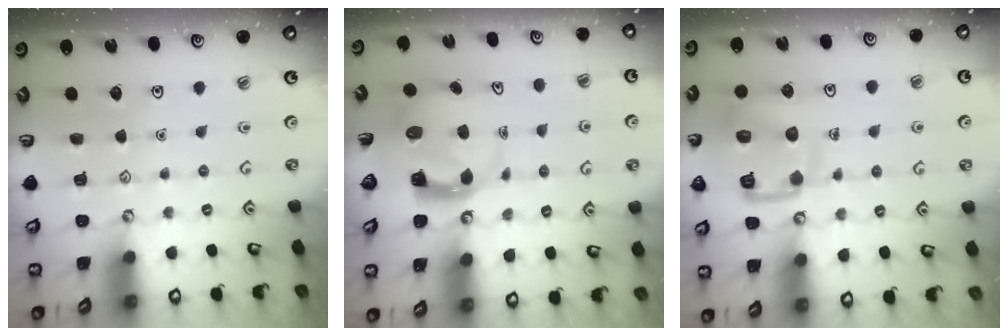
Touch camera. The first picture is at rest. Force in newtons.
{"total": 3.5, "press": 3.5, "slide": 0.5}
{"total": 12.4, "press": 12.3, "slide": 1.2}